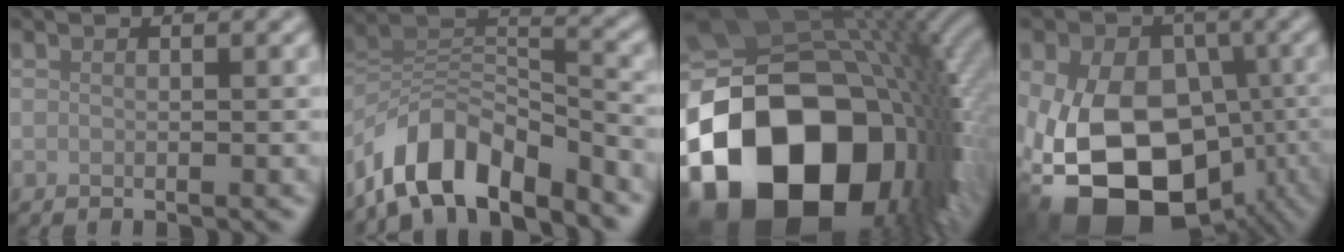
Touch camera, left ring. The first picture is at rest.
{"total": 10.0, "force": [-7.3, 4.1, 5.4], "torque": [-0.078, 0.000, -0.141]}
{"total": 23.8, "force": [-8.4, 16.8, 14.7], "torque": [-0.260, -0.045, -0.141]}
{"total": 18.4, "force": [-5.0, 13.0, 12.1], "torque": [-0.206, -0.015, -0.079]}